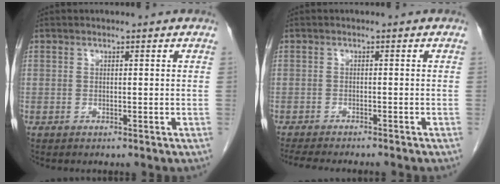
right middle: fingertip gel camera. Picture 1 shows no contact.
{"total": 9.9, "force": [-8.7, 1.3, 4.6], "torque": [-0.058, -0.014, -0.119]}